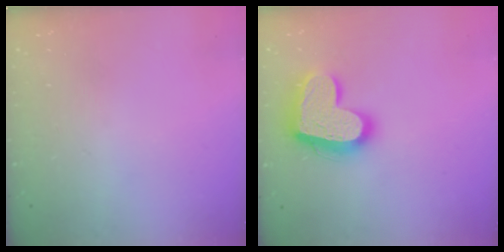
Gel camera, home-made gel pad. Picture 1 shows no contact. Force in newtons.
{"total": 18.3, "press": 18.2, "slide": 1.7}